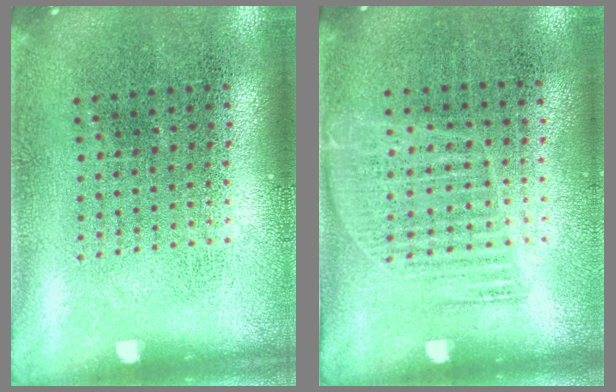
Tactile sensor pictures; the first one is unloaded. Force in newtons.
{"total": 1.2, "press": 1.0, "slide": 0.7}